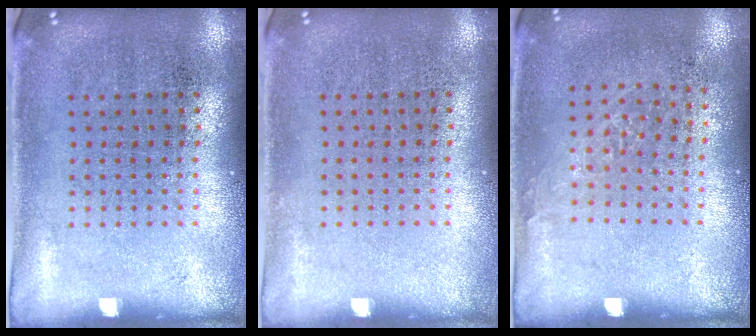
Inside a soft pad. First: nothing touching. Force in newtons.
{"total": 0.0}
{"total": 0.9, "press": 0.7, "slide": 0.5}